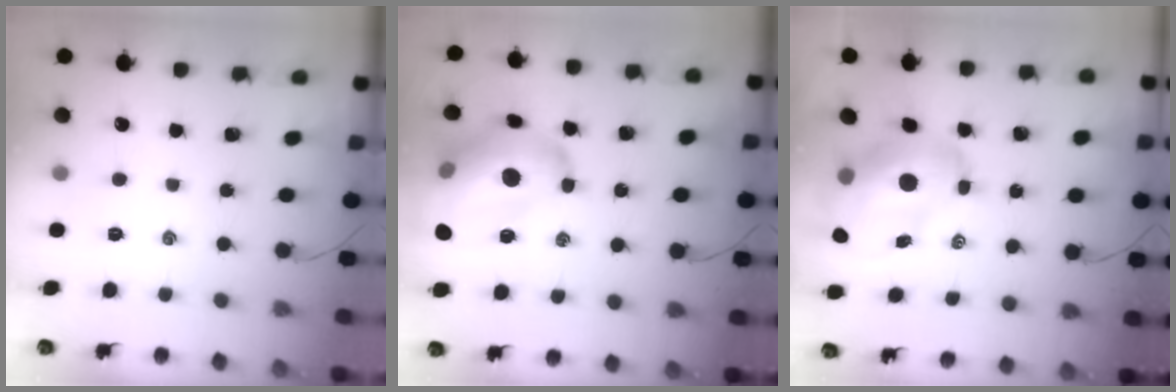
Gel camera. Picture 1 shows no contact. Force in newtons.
{"total": 23.9, "press": 23.4, "slide": 4.7}
{"total": 16.0, "press": 15.3, "slide": 4.7}